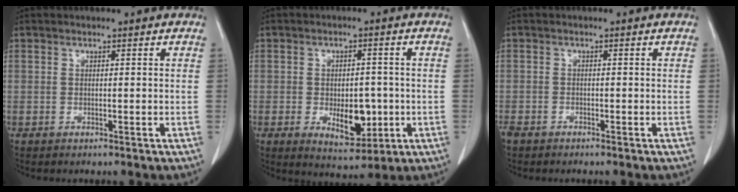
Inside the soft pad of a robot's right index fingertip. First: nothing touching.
{"total": 7.3, "force": [-1.7, 3.7, 6.0], "torque": [-0.087, -0.003, -0.013]}
{"total": 2.0, "force": [-1.6, 1.0, 0.6], "torque": [-0.015, -0.002, -0.027]}